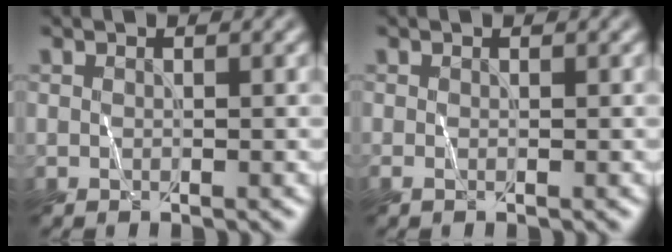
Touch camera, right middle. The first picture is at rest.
{"total": 0.6, "force": [-0.2, 0.1, 0.5], "torque": [-0.013, -0.005, -0.003]}